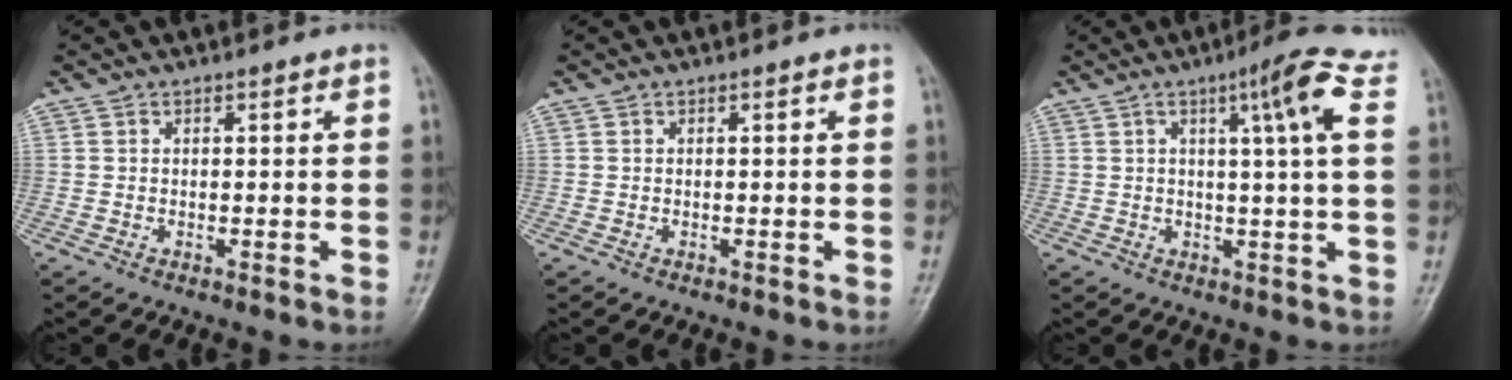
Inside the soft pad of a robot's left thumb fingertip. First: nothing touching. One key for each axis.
{"total": 0.0}
{"total": 9.0, "fx": 3.8, "fy": 0.0, "fz": 8.1, "tx": -0.116, "ty": -0.003, "tz": 0.049}